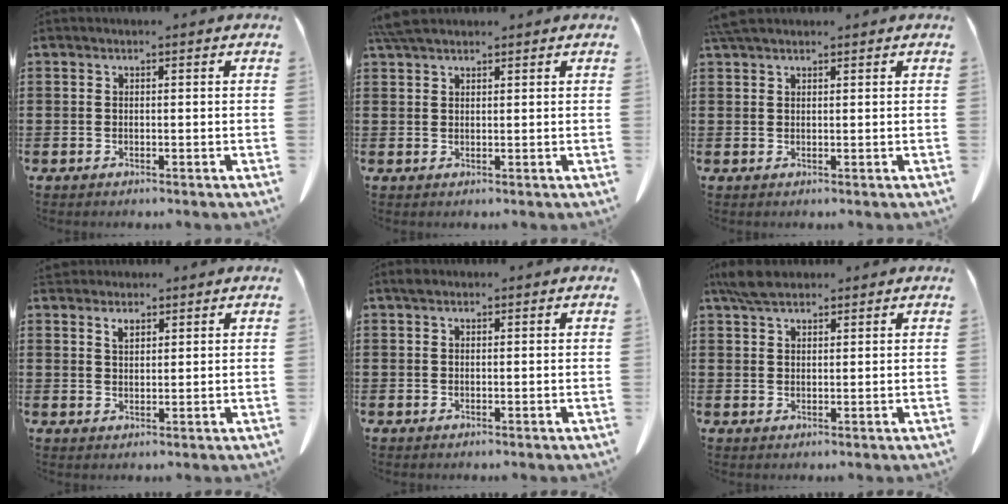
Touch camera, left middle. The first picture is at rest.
{"total": 3.4, "force": [2.8, 0.9, 1.8], "torque": [-0.043, 0.003, 0.054]}
{"total": 2.5, "force": [2.1, 0.6, 1.2], "torque": [-0.030, 0.004, 0.041]}
{"total": 2.2, "force": [1.8, 1.0, 0.8], "torque": [-0.020, 0.003, 0.036]}
{"total": 1.0, "force": [0.7, 0.6, 0.4], "torque": [-0.011, 0.004, 0.013]}
{"total": 4.2, "force": [3.4, 1.5, 2.0], "torque": [-0.048, 0.001, 0.065]}